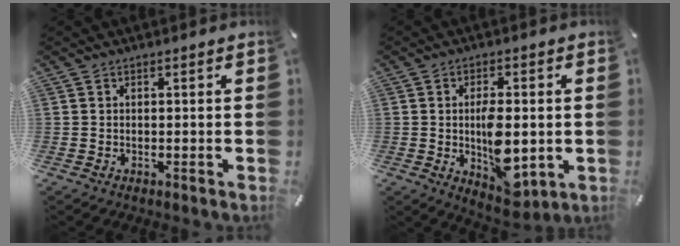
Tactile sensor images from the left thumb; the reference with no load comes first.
{"total": 10.4, "force": [-0.8, 5.2, 9.0], "torque": [-0.138, -0.013, -0.010]}